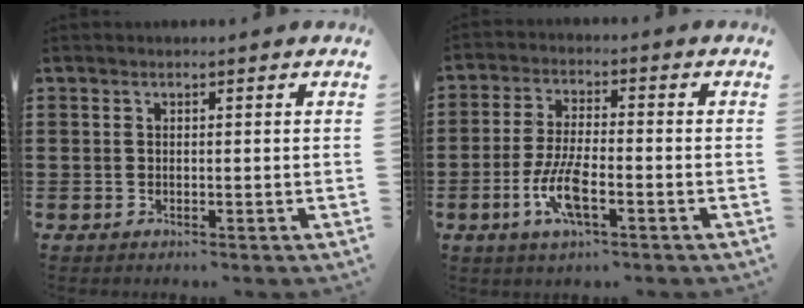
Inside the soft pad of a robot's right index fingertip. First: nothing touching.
{"total": 7.3, "force": [-2.8, 2.2, 6.3], "torque": [-0.143, -0.012, -0.055]}